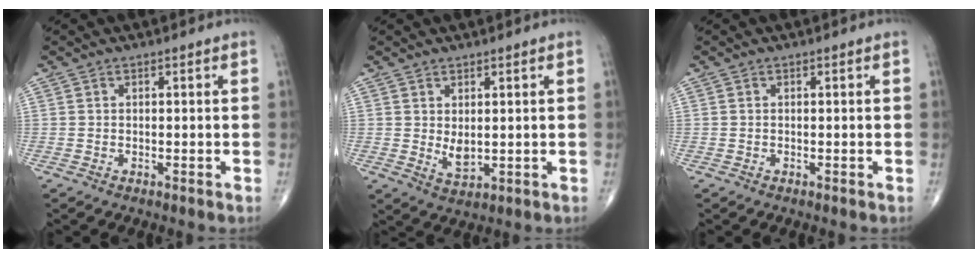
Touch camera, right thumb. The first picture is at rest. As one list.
[{"total": 3.5, "force": [0.5, 1.9, 2.9], "torque": [-0.043, -0.014, 0.018]}, {"total": 0.0}]